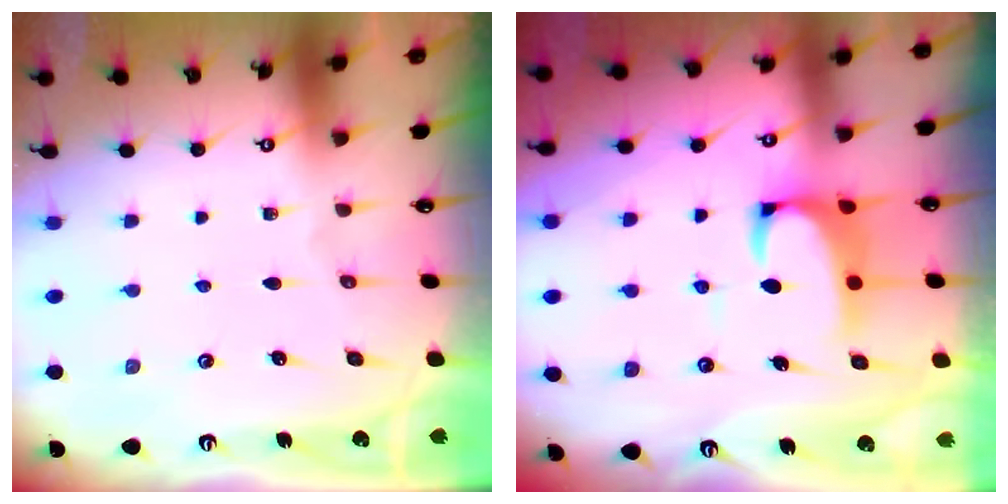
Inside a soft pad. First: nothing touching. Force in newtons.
{"total": 2.8, "press": 2.4, "slide": 1.4}